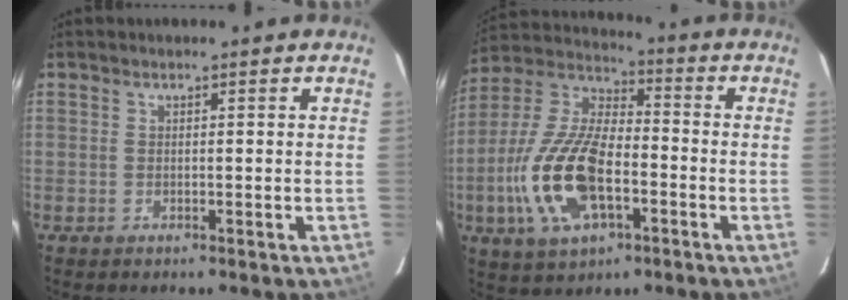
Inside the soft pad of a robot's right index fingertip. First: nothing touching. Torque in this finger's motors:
{"motor_torque": [1.77, -0.37, 0.91, 0.16]}